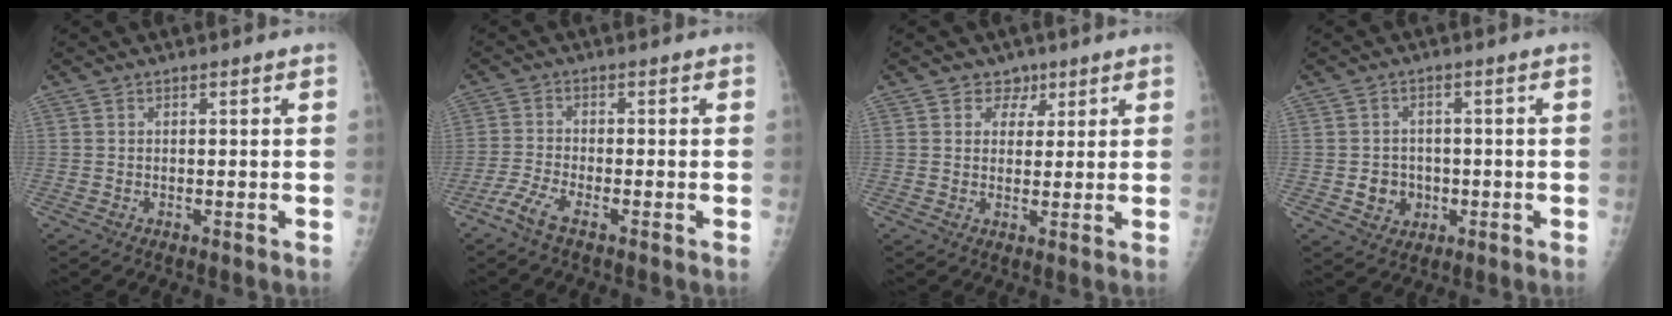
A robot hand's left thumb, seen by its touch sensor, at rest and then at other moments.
{"total": 4.0, "force": [-2.9, 0.7, 2.7], "torque": [-0.074, 0.005, -0.068]}
{"total": 4.3, "force": [2.4, 3.5, 0.8], "torque": [0.020, -0.006, 0.034]}
{"total": 5.3, "force": [-1.0, 4.7, 2.1], "torque": [-0.003, 0.009, -0.011]}